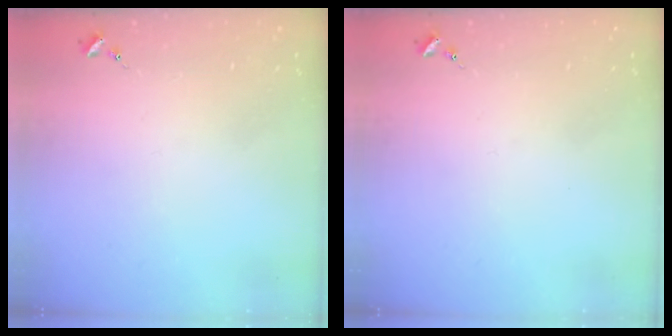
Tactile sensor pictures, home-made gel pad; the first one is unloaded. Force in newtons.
{"total": 0.0}